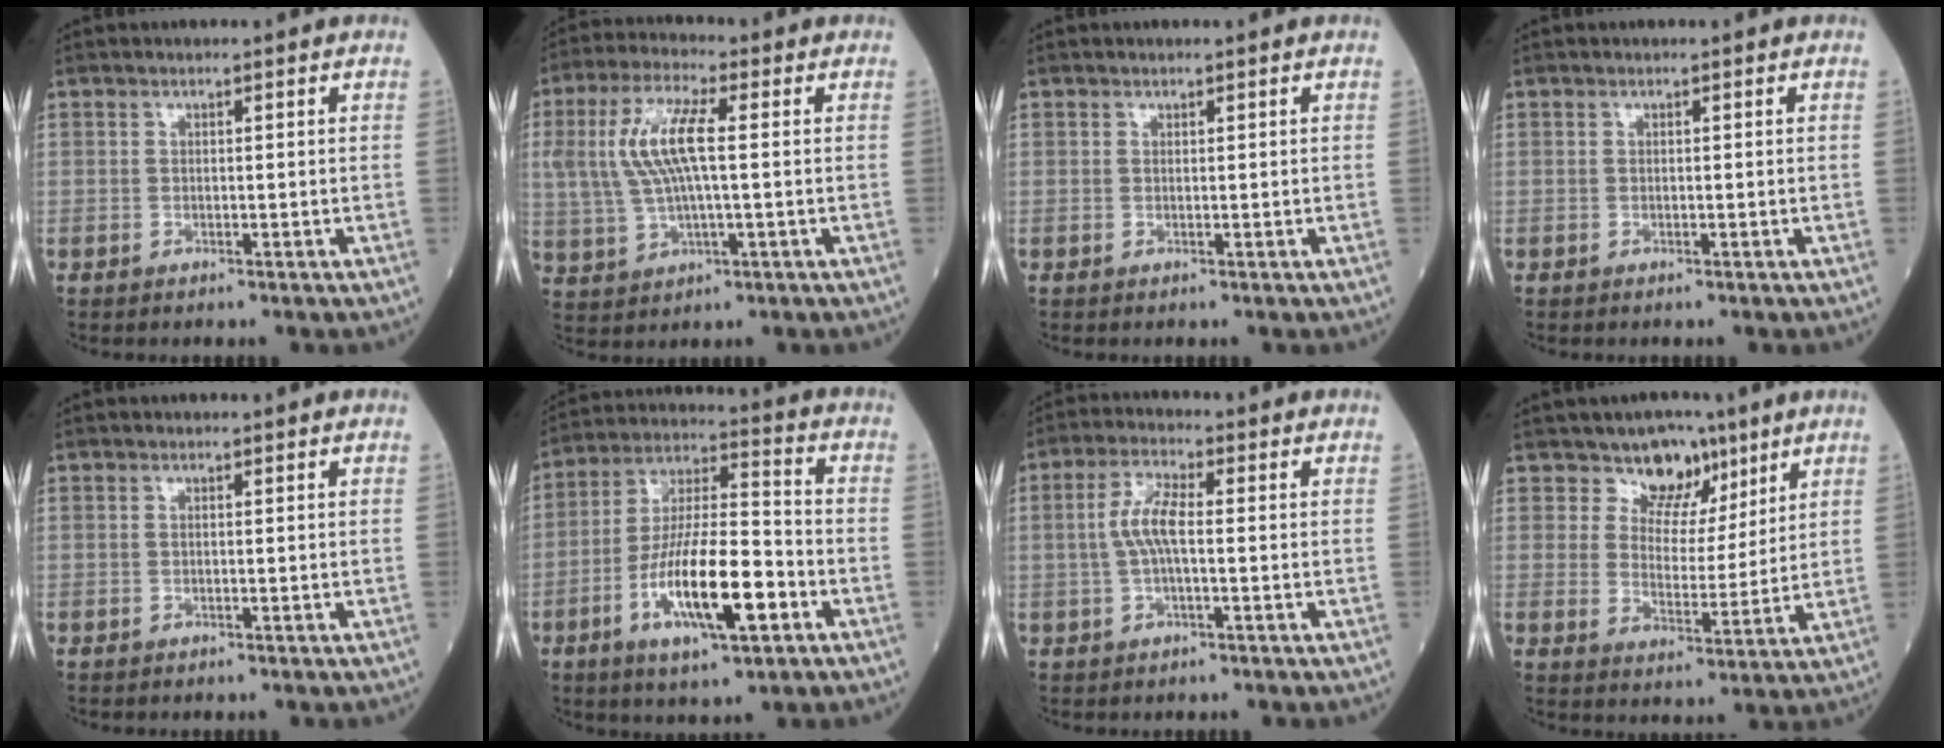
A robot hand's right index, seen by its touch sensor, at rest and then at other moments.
{"total": 10.4, "force": [1.5, 2.8, 9.9], "torque": [-0.223, 0.014, 0.031]}
{"total": 0.0}
{"total": 0.0}
{"total": 0.0}
{"total": 15.5, "force": [-5.5, 3.5, 14.1], "torque": [-0.268, -0.005, -0.094]}
{"total": 5.4, "force": [0.0, 1.3, 5.2], "torque": [-0.115, 0.010, -0.002]}
{"total": 7.1, "force": [5.1, 4.6, 1.9], "torque": [-0.017, -0.004, 0.084]}